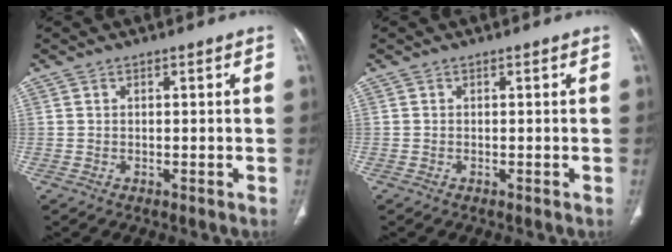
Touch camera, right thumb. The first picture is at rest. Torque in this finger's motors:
{"motor_torque": [-0.19, 0.05, 0.27, 0.16, -0.01]}